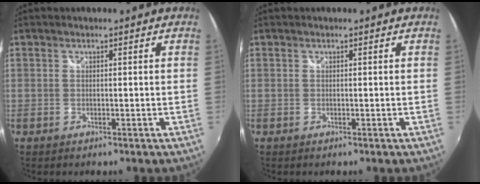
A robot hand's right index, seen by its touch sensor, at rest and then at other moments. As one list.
[{"total": 0.0}]